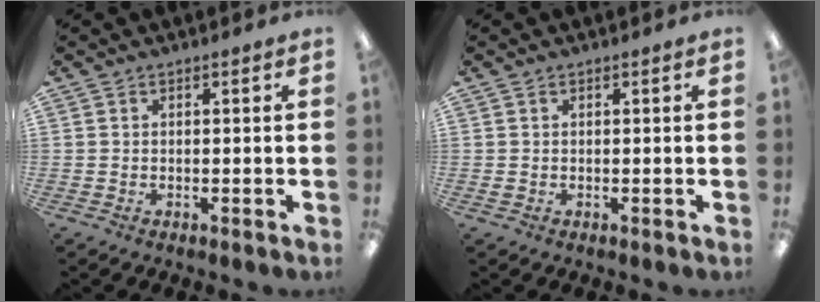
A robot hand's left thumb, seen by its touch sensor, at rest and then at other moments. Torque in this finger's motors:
{"motor_torque": [-0.16, 0.04, -0.22, 0.21, -0.02]}